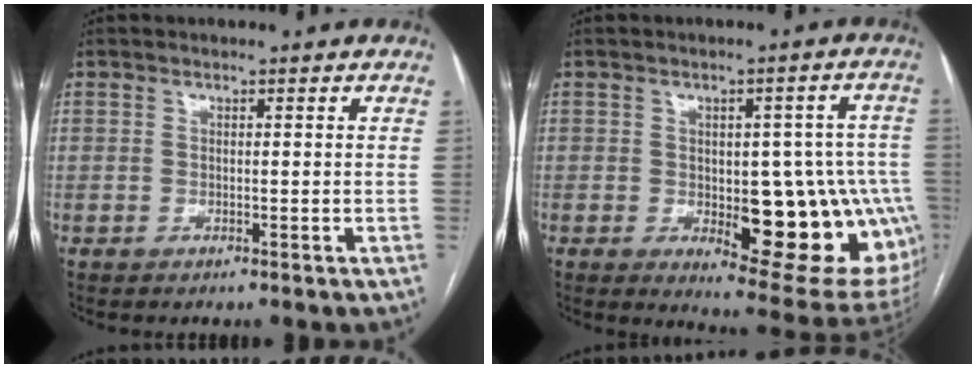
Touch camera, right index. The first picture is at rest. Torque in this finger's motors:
{"motor_torque": [2.01, -0.13, 0.44, 0.09]}